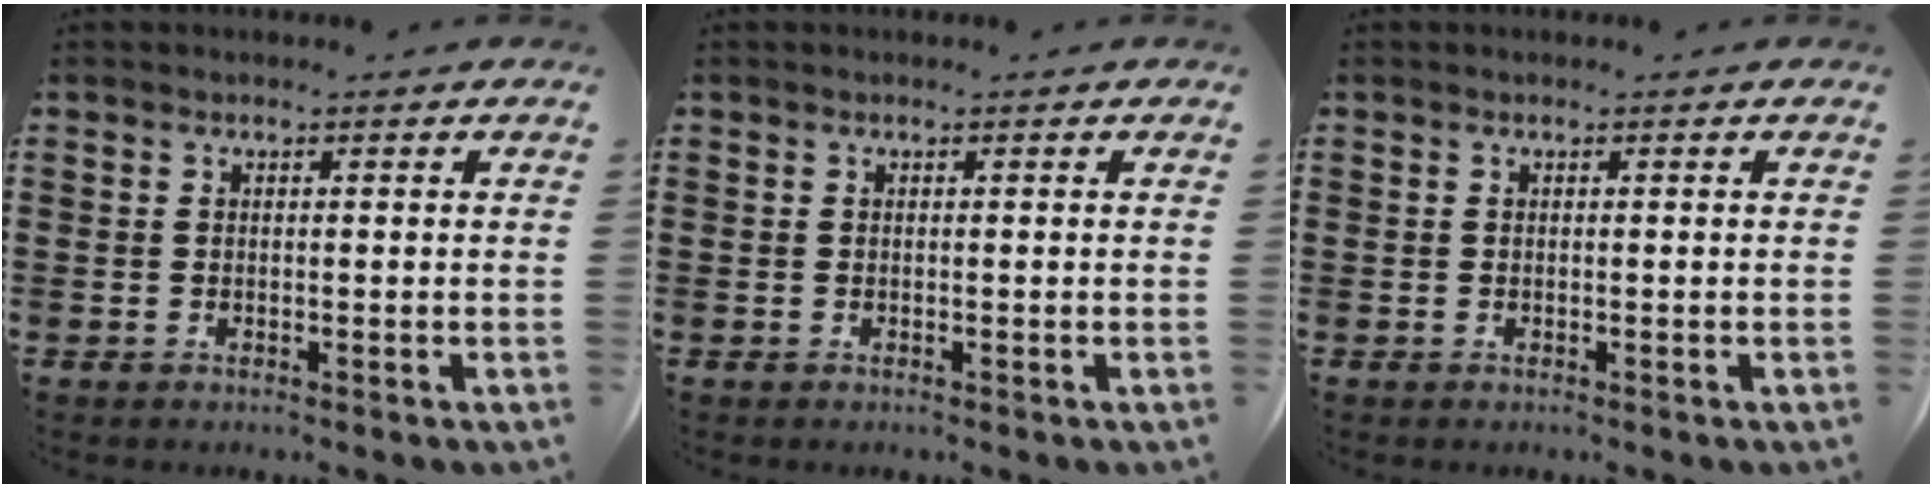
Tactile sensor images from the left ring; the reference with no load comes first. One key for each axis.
{"total": 0.0}
{"total": 0.0}